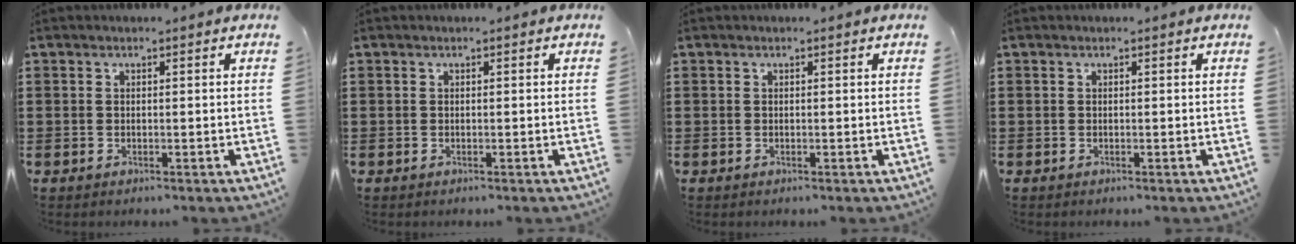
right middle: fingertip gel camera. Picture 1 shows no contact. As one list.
[{"total": 0.0}, {"total": 0.0}, {"total": 0.0}]